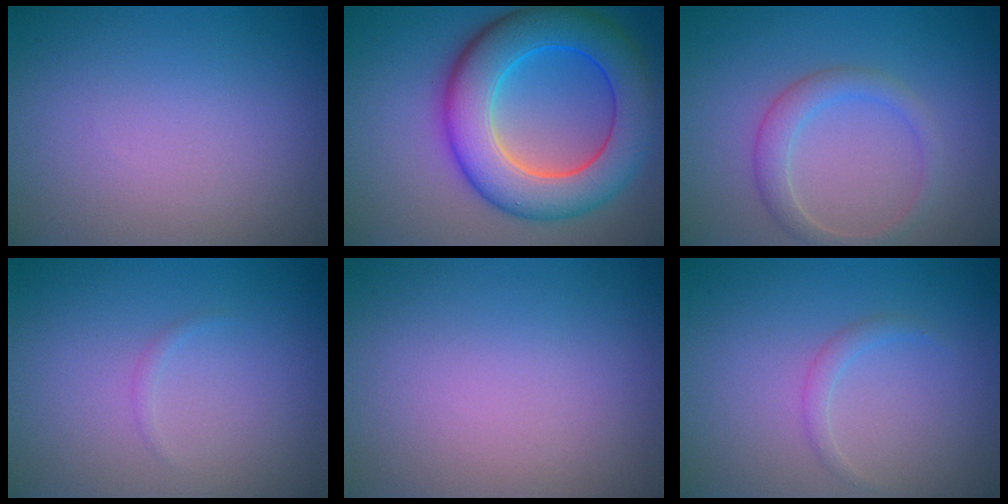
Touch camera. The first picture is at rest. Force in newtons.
{"total": 10.0, "press": 10.0, "slide": 0.4}
{"total": 2.5, "press": 2.5, "slide": 0.0}
{"total": 0.5, "press": 0.5, "slide": 0.0}
{"total": 0.0}
{"total": 1.1, "press": 1.1, "slide": 0.1}